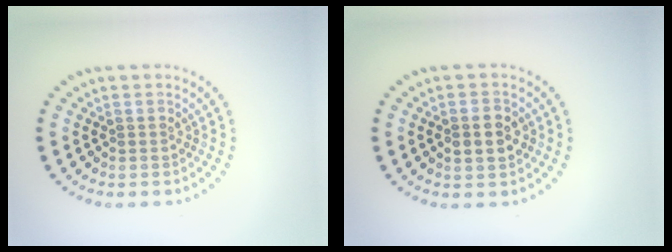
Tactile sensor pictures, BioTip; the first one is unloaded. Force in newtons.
{"total": 3.0, "press": 3.0, "slide": 0.1}